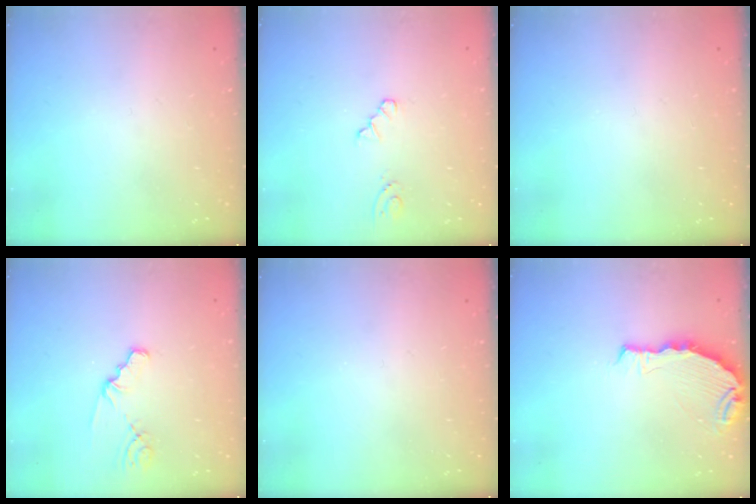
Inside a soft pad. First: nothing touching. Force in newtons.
{"total": 2.1, "press": 2.1, "slide": 0.3}
{"total": 0.0}
{"total": 1.9, "press": 1.9, "slide": 0.3}
{"total": 0.0}
{"total": 7.3, "press": 6.2, "slide": 3.8}